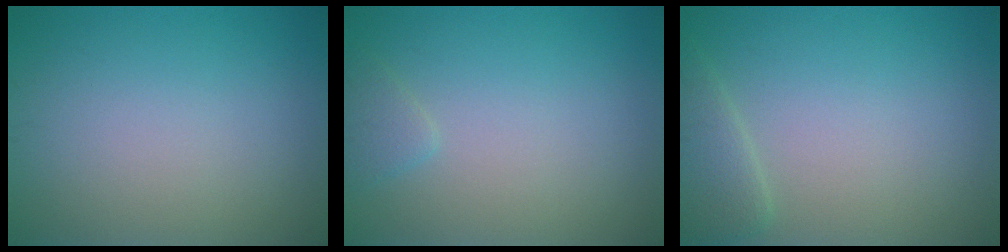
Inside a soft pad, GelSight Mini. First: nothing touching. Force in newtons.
{"total": 1.1, "press": 1.1, "slide": 0.1}
{"total": 2.4, "press": 2.4, "slide": 0.0}